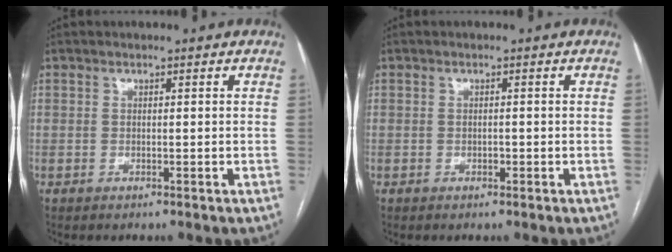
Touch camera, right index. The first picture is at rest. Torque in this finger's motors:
{"motor_torque": [0.07, 0.14, -0.03, 0.00]}